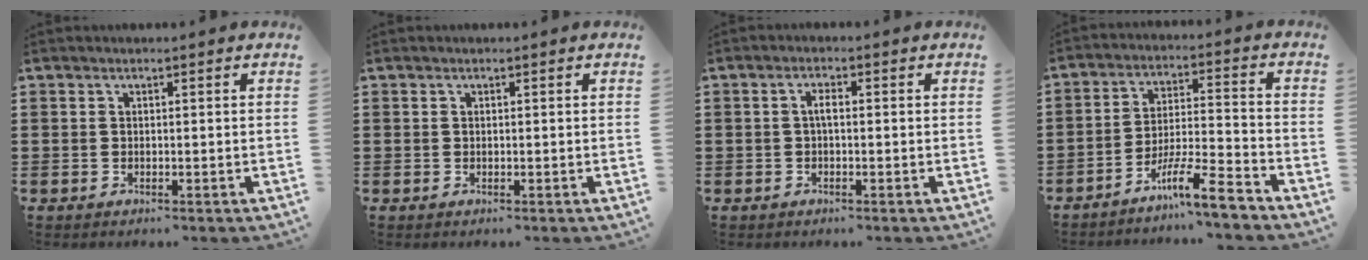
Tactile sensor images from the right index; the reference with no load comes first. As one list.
[{"total": 0.0}, {"total": 1.7, "force": [-0.2, 0.4, 1.6], "torque": [-0.031, 0.003, -0.006]}, {"total": 9.2, "force": [-7.1, 0.8, 5.8], "torque": [-0.108, 0.004, -0.137]}]